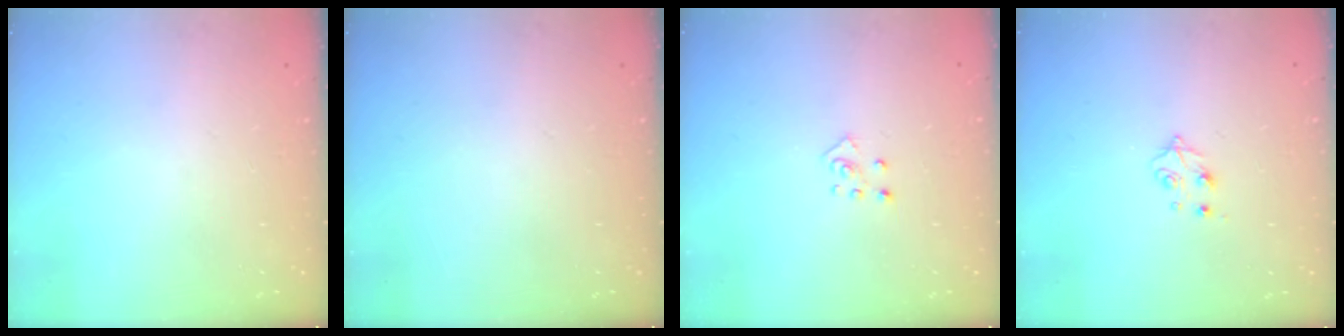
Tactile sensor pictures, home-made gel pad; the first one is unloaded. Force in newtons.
{"total": 0.0}
{"total": 3.3, "press": 3.3, "slide": 0.3}
{"total": 4.3, "press": 4.3, "slide": 0.6}